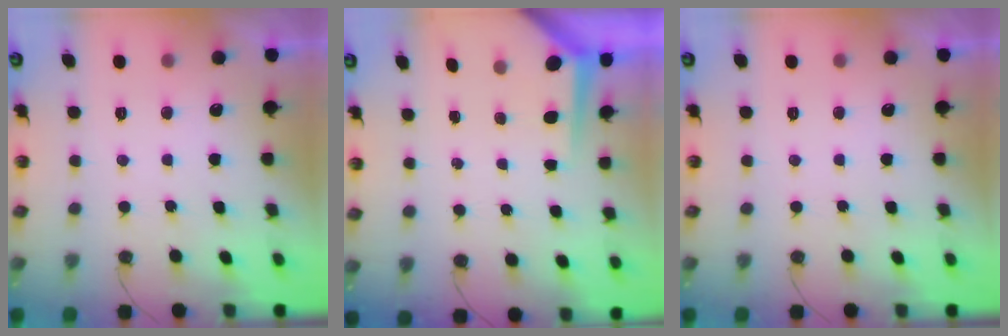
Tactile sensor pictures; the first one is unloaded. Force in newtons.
{"total": 3.9, "press": 3.9, "slide": 0.3}
{"total": 0.0}